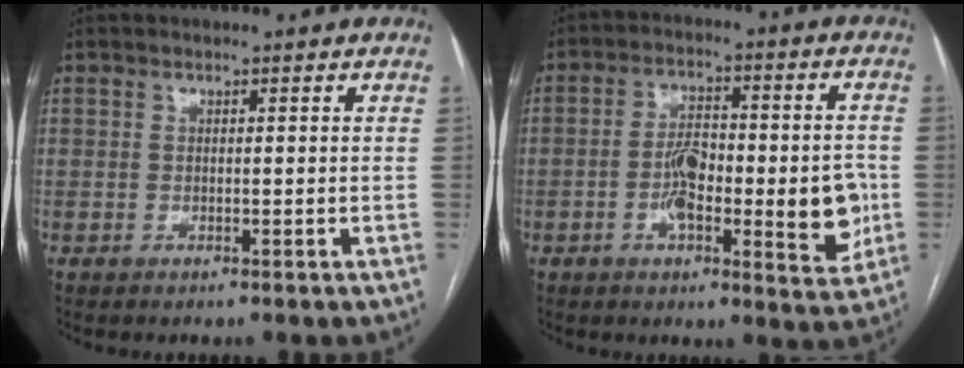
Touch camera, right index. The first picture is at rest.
{"total": 13.9, "force": [-2.5, 4.4, 12.9], "torque": [-0.184, 0.010, -0.034]}